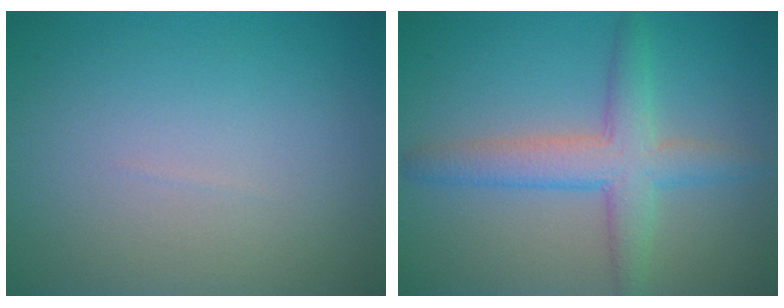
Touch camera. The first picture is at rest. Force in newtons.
{"total": 4.4, "press": 4.4, "slide": 0.2}